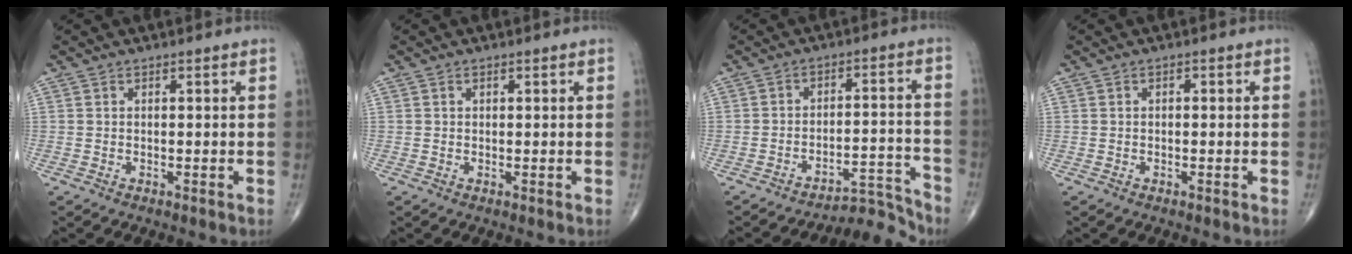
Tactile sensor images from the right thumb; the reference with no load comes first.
{"total": 0.5, "force": [0.2, 0.4, 0.3], "torque": [-0.001, -0.001, 0.004]}
{"total": 7.4, "force": [-7.4, 0.3, 0.1], "torque": [0.012, 0.102, -0.117]}
{"total": 0.5, "force": [0.0, 0.3, 0.4], "torque": [-0.003, 0.002, -0.002]}